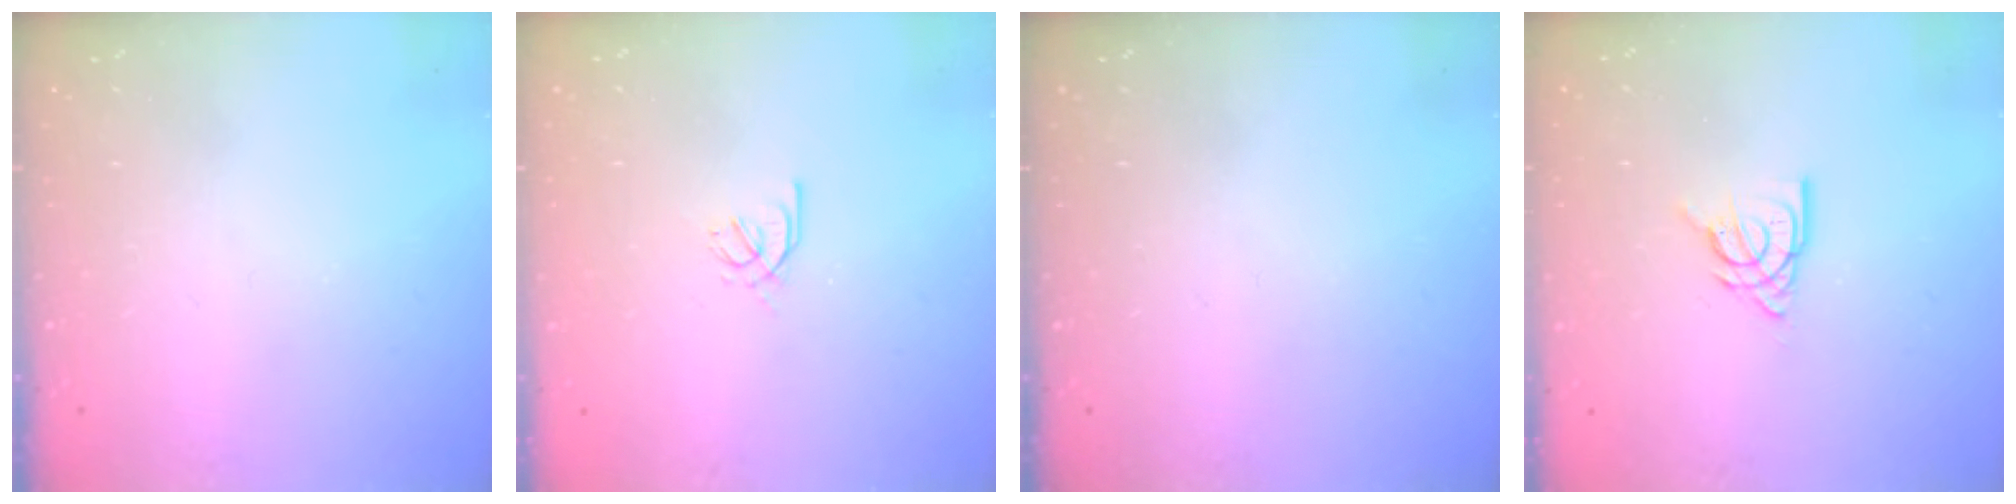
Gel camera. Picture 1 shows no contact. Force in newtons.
{"total": 2.1, "press": 2.0, "slide": 0.7}
{"total": 0.0}
{"total": 9.2, "press": 9.1, "slide": 0.8}